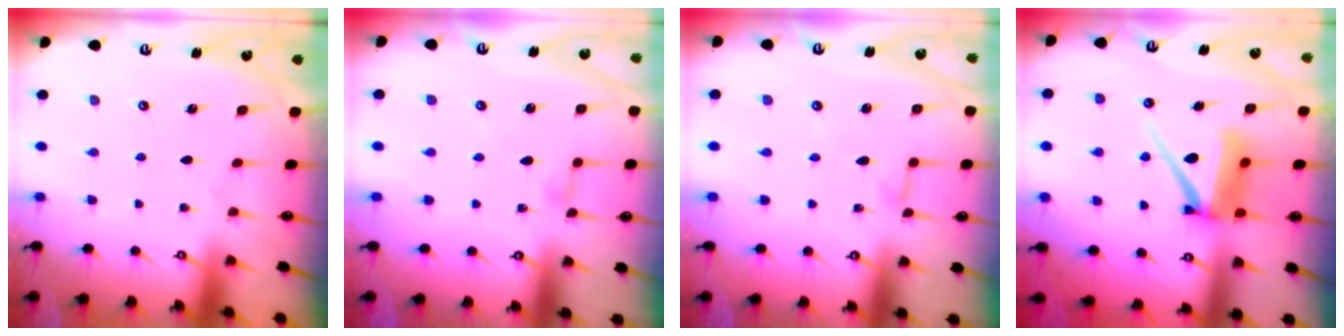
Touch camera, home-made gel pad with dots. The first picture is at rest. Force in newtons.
{"total": 3.2, "press": 3.2, "slide": 0.3}
{"total": 2.3, "press": 2.3, "slide": 0.2}
{"total": 10.0, "press": 9.9, "slide": 1.1}